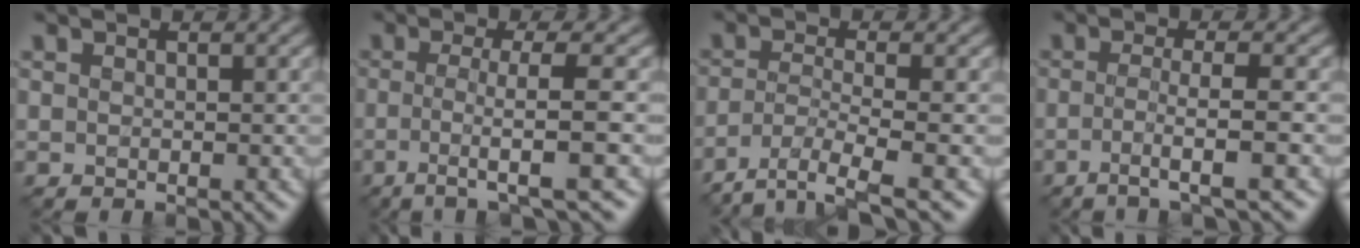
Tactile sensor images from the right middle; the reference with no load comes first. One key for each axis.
{"total": 4.9, "fx": -1.3, "fy": 0.7, "fz": 4.7, "tx": -0.071, "ty": -0.007, "tz": -0.029}
{"total": 4.9, "fx": -3.5, "fy": 1.1, "fz": 3.3, "tx": -0.065, "ty": -0.012, "tz": -0.072}
{"total": 3.7, "fx": -1.5, "fy": 0.5, "fz": 3.4, "tx": -0.051, "ty": -0.001, "tz": -0.038}